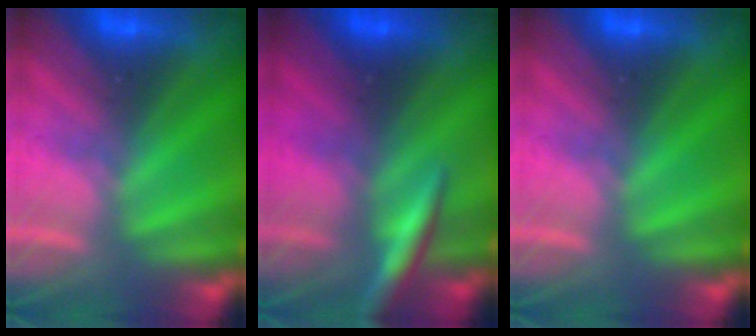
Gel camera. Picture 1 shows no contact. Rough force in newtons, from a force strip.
{"total": 3.0}
{"total": 0.0}